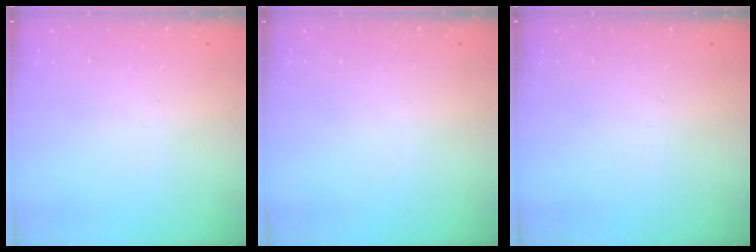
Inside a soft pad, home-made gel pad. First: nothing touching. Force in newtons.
{"total": 0.0}
{"total": 0.0}